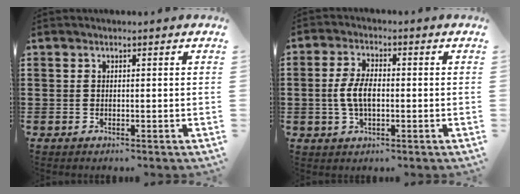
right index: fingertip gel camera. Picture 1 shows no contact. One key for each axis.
{"total": 5.3, "fx": -0.5, "fy": 2.7, "fz": 4.6, "tx": -0.106, "ty": -0.001, "tz": -0.015}